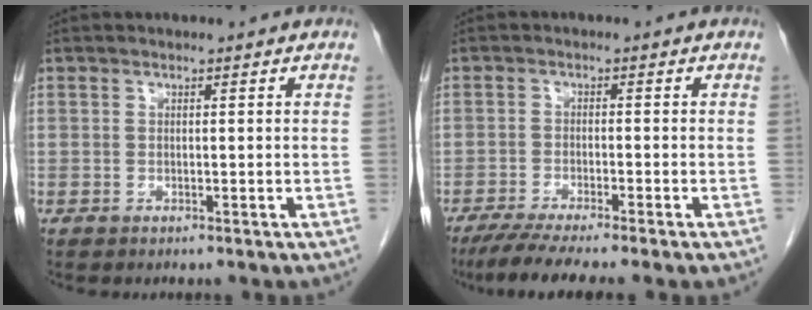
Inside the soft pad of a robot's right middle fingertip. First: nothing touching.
{"total": 7.1, "force": [-5.7, -0.5, 4.3], "torque": [-0.063, -0.019, -0.092]}